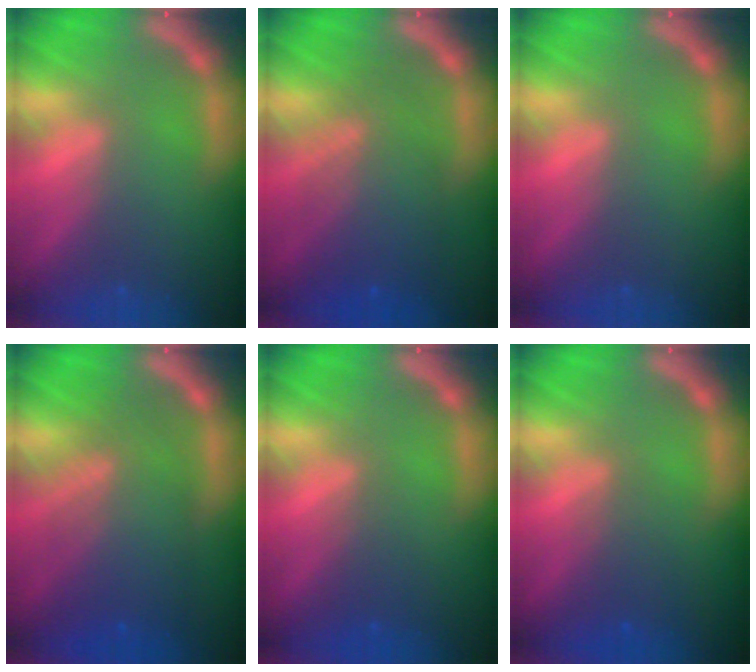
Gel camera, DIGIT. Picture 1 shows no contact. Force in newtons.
{"total": 7.1}
{"total": 0.0}
{"total": 8.1}
{"total": 2.0}
{"total": 2.5}